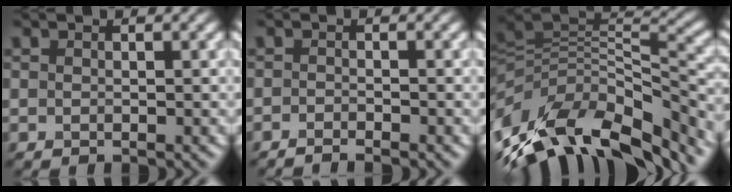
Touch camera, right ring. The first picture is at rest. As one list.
[{"total": 1.3, "force": [-1.2, 0.0, 0.5], "torque": [-0.013, -0.001, -0.024]}, {"total": 13.6, "force": [-6.4, 6.3, 10.2], "torque": [-0.210, -0.001, -0.106]}]